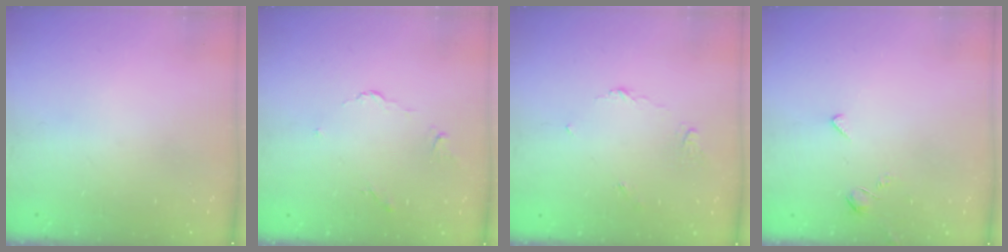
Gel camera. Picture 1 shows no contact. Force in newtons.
{"total": 2.9, "press": 2.8, "slide": 0.6}
{"total": 2.9, "press": 2.9, "slide": 0.3}
{"total": 2.0, "press": 2.0, "slide": 0.5}